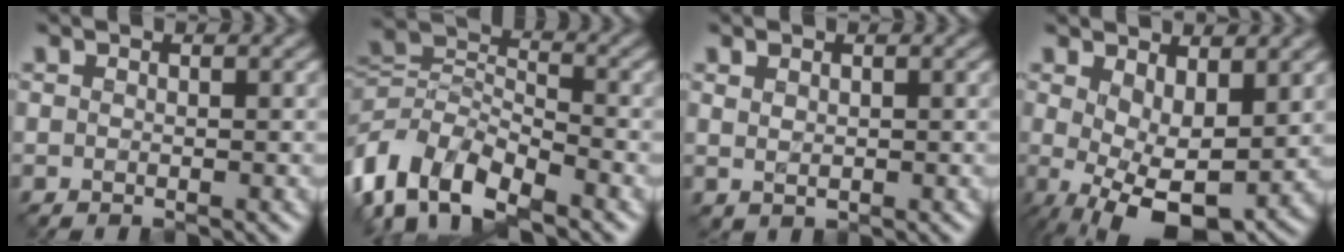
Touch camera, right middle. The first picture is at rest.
{"total": 7.6, "force": [-4.5, 4.0, 4.6], "torque": [-0.085, 0.001, -0.100]}
{"total": 0.9, "force": [0.7, 0.5, 0.3], "torque": [-0.006, 0.002, 0.017]}
{"total": 8.2, "force": [-0.7, 3.8, 7.2], "torque": [-0.122, -0.016, 0.000]}